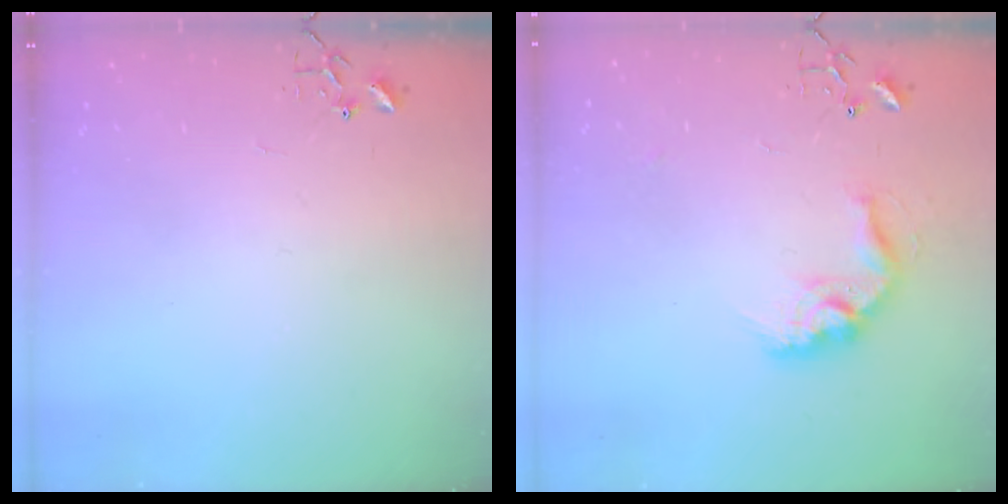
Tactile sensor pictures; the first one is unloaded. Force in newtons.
{"total": 13.4, "press": 13.4, "slide": 0.7}